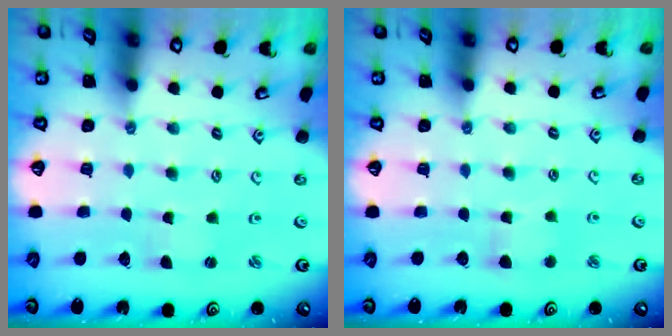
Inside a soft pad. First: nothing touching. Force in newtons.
{"total": 3.6, "press": 3.5, "slide": 0.7}